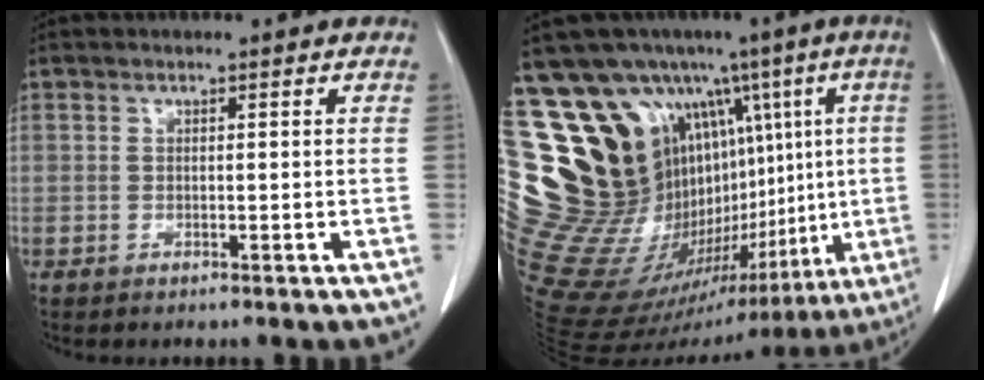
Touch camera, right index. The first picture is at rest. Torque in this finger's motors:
{"motor_torque": [-0.16, 0.70, 0.01, -0.01]}